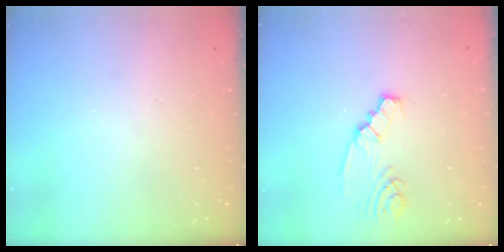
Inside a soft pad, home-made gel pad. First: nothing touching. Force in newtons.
{"total": 2.7, "press": 2.7, "slide": 0.4}